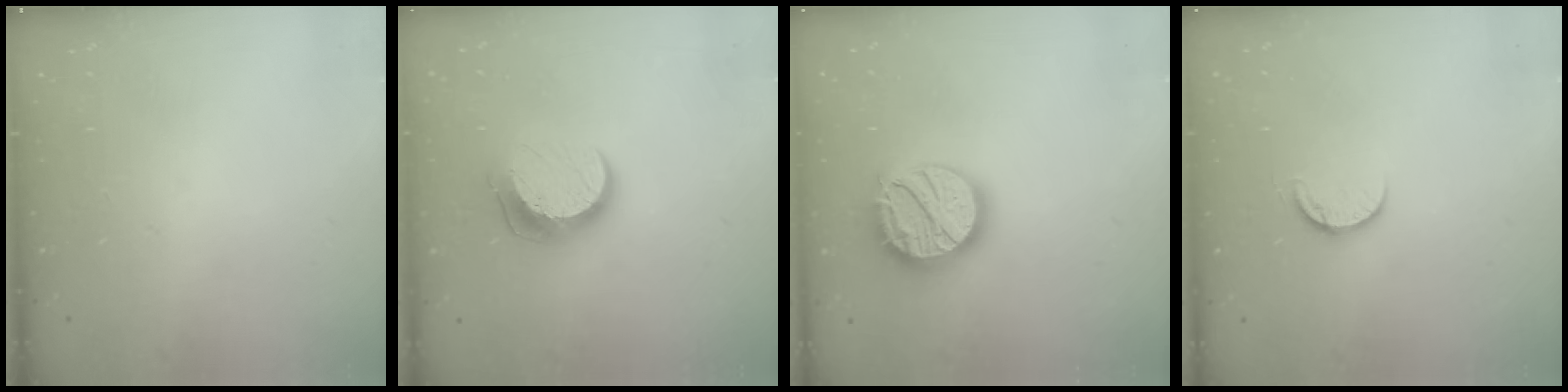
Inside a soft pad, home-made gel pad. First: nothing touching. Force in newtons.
{"total": 10.7, "press": 10.7, "slide": 0.7}
{"total": 17.5, "press": 17.5, "slide": 1.2}
{"total": 7.5, "press": 7.5, "slide": 0.8}